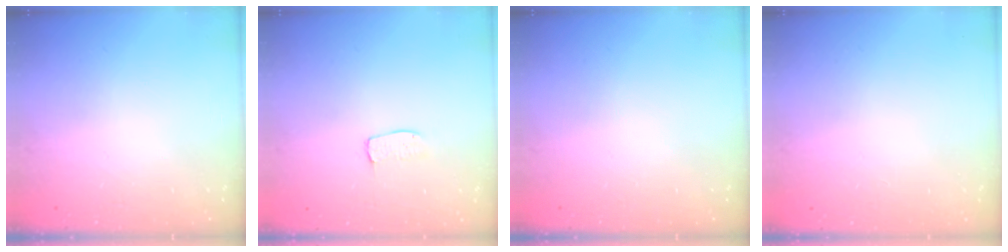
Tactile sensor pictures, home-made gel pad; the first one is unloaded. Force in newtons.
{"total": 3.5, "press": 3.4, "slide": 0.2}
{"total": 0.0}
{"total": 0.6, "press": 0.6, "slide": 0.1}